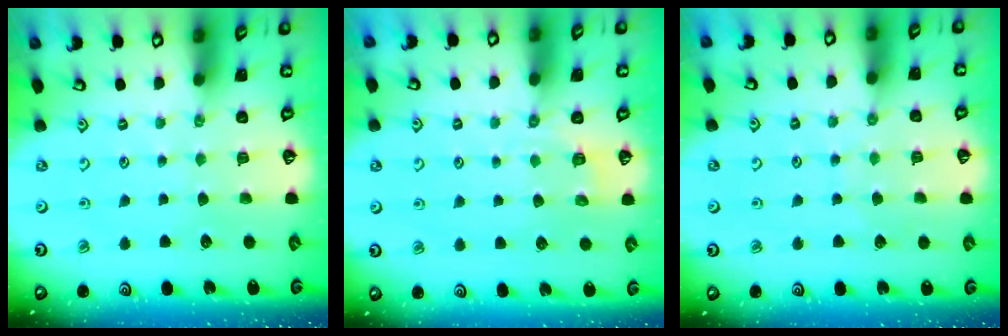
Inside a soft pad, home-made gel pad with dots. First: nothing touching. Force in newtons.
{"total": 2.1, "press": 1.0, "slide": 1.9}
{"total": 4.4, "press": 4.4, "slide": 0.5}